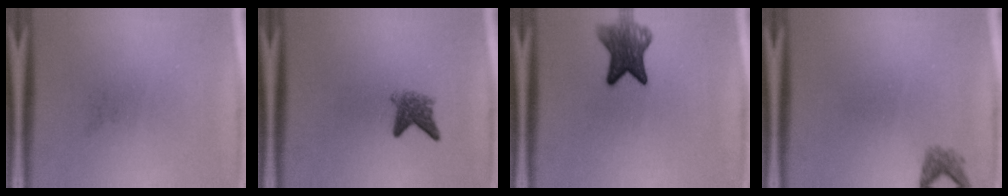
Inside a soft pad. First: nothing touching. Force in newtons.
{"total": 3.1}
{"total": 7.3}
{"total": 1.4}